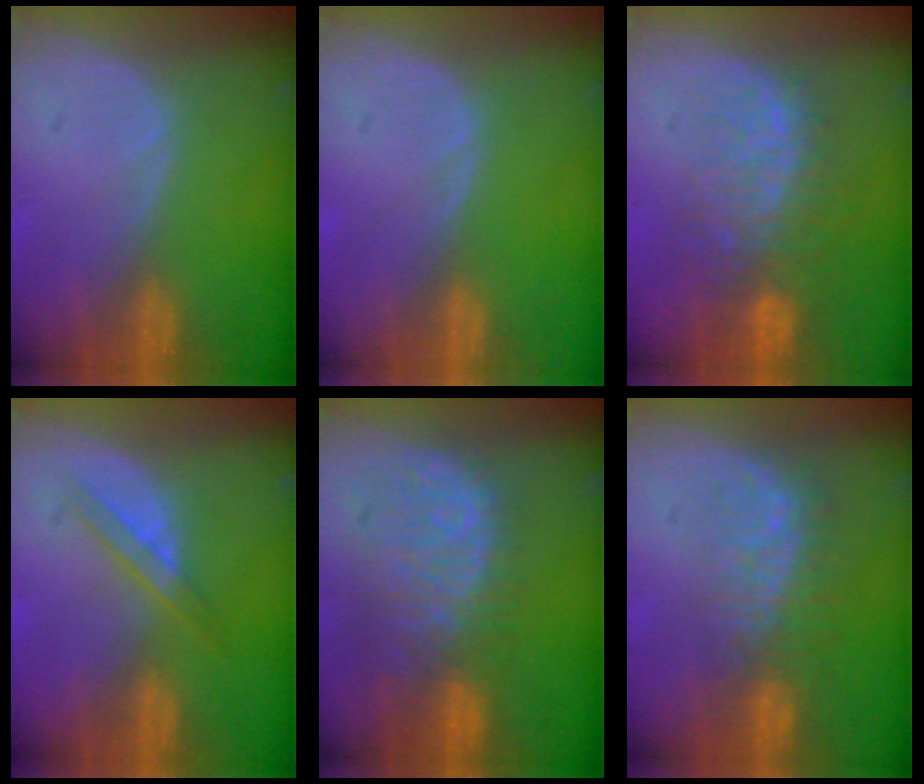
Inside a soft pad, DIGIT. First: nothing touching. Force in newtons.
{"total": 0.0}
{"total": 10.1, "press": 8.6, "slide": 5.3}
{"total": 3.1, "press": 3.1, "slide": 0.3}
{"total": 11.2, "press": 9.6, "slide": 5.8}
{"total": 8.0, "press": 7.4, "slide": 3.0}